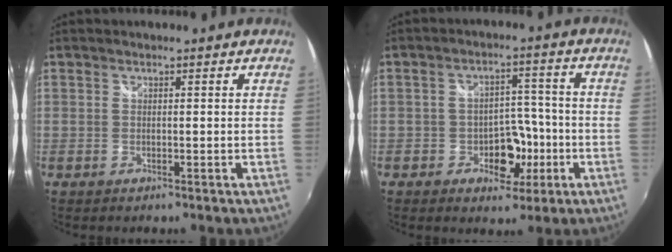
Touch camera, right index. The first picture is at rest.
{"total": 8.6, "force": [-3.6, 6.2, 4.7], "torque": [-0.076, 0.014, -0.043]}